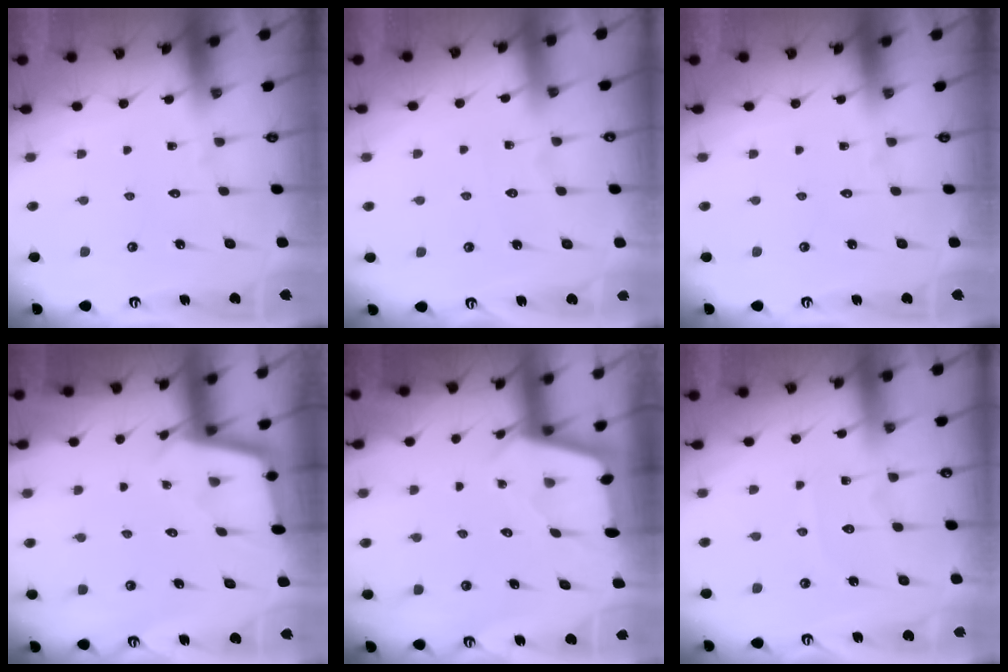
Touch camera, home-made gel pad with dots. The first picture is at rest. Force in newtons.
{"total": 2.4, "press": 2.4, "slide": 0.4}
{"total": 0.0}
{"total": 2.5, "press": 2.5, "slide": 0.2}
{"total": 2.5, "press": 2.5, "slide": 0.3}
{"total": 4.0, "press": 4.0, "slide": 0.4}